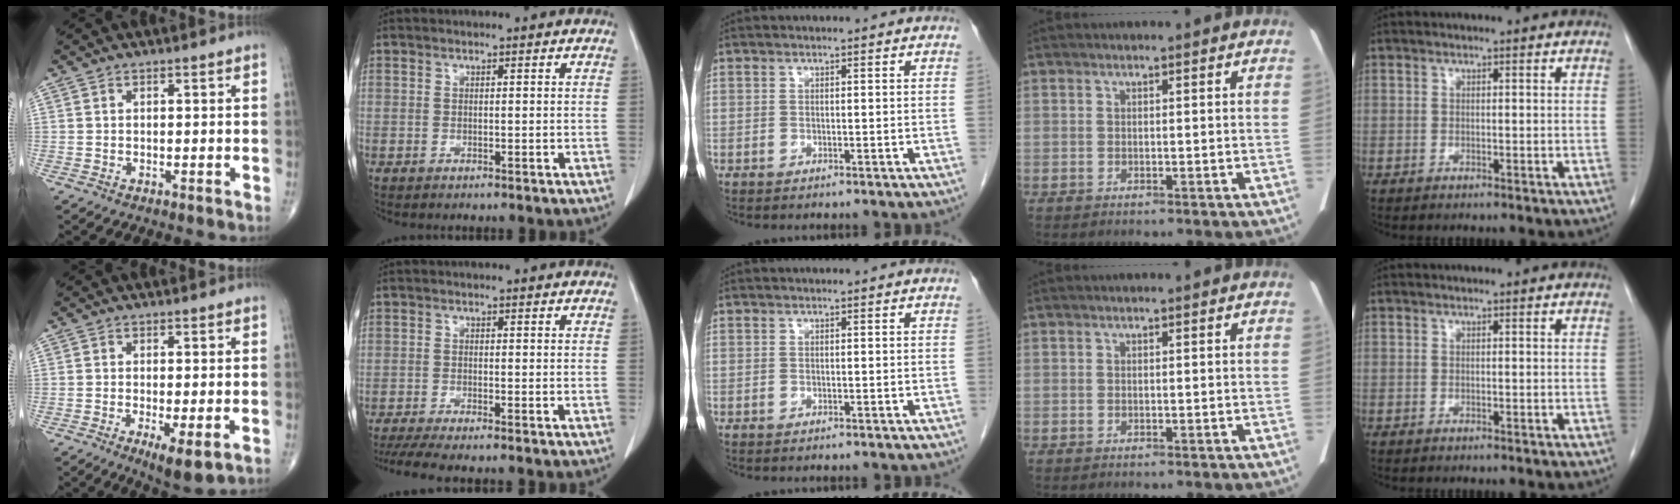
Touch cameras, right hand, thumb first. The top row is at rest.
{"thumb": {"total": 6.0, "force": [-2.0, 1.6, 5.4], "torque": [-0.091, -0.018, -0.030]}, "index": {"total": 7.2, "force": [-6.0, 0.2, 3.9], "torque": [-0.057, -0.015, -0.097]}}